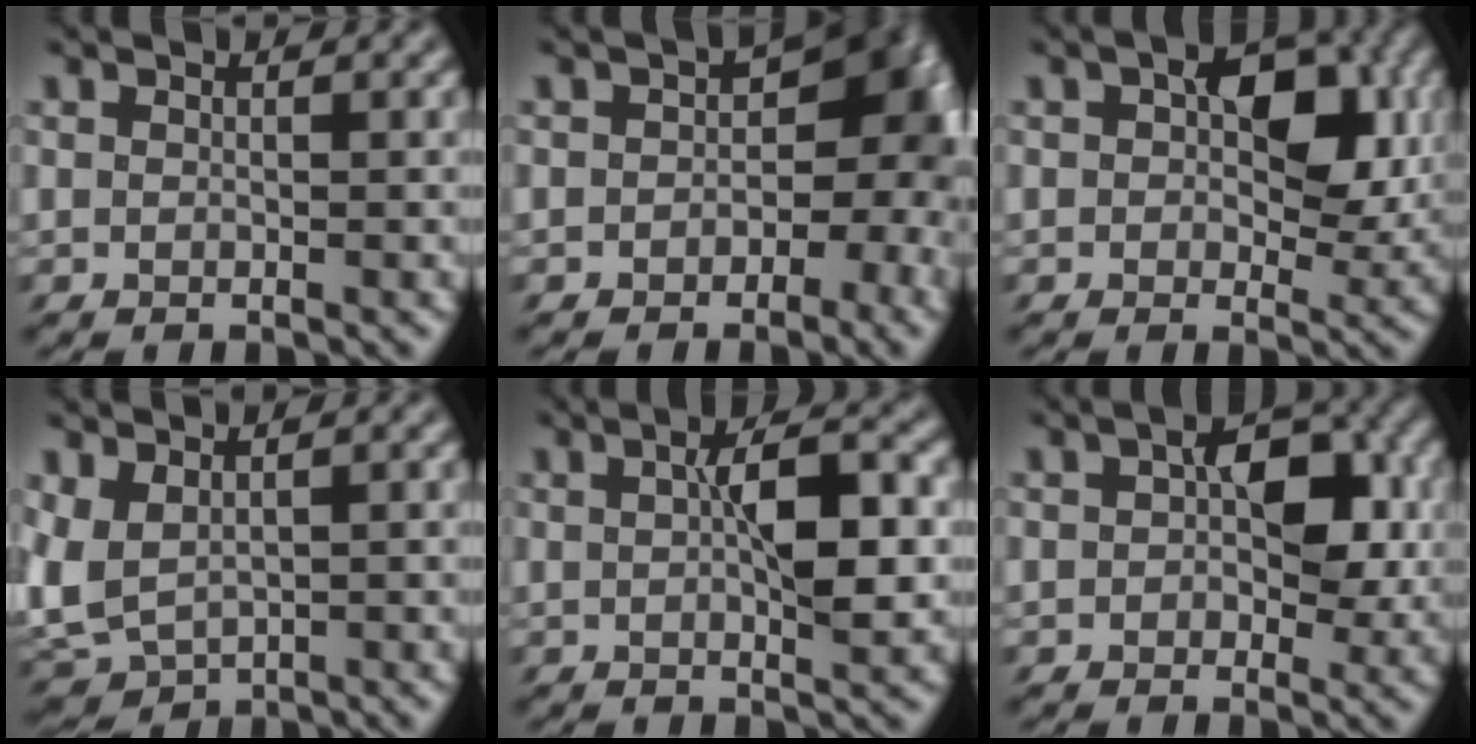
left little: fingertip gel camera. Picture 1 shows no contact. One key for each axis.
{"total": 12.1, "fx": -1.6, "fy": 8.1, "fz": 8.8, "tx": -0.105, "ty": -0.031, "tz": -0.027}
{"total": 8.8, "fx": 1.5, "fy": 5.3, "fz": 6.8, "tx": -0.116, "ty": -0.001, "tz": 0.022}
{"total": 4.9, "fx": -0.9, "fy": 2.5, "fz": 4.0, "tx": -0.093, "ty": -0.007, "tz": -0.012}
{"total": 5.7, "fx": 0.5, "fy": 2.5, "fz": 5.1, "tx": -0.089, "ty": 0.006, "tz": 0.004}
{"total": 7.5, "fx": 0.5, "fy": 4.5, "fz": 5.9, "tx": -0.095, "ty": 0.001, "tz": 0.006}